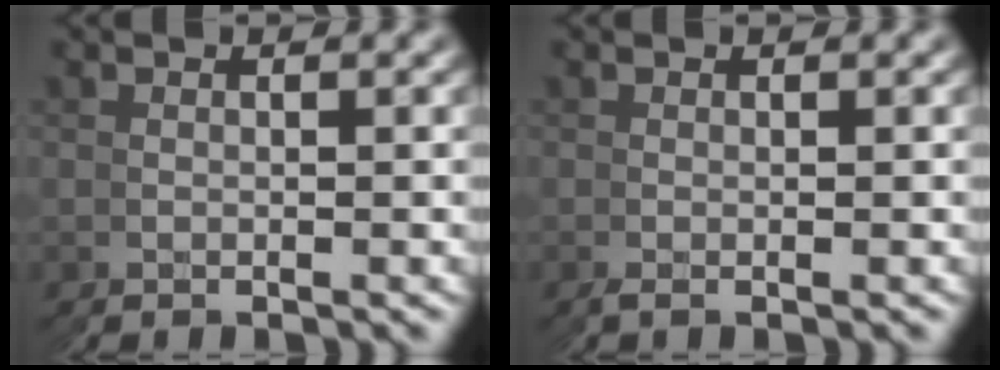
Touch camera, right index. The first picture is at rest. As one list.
[{"total": 0.7, "force": [0.0, -0.6, 0.4], "torque": [-0.002, 0.005, -0.004]}]